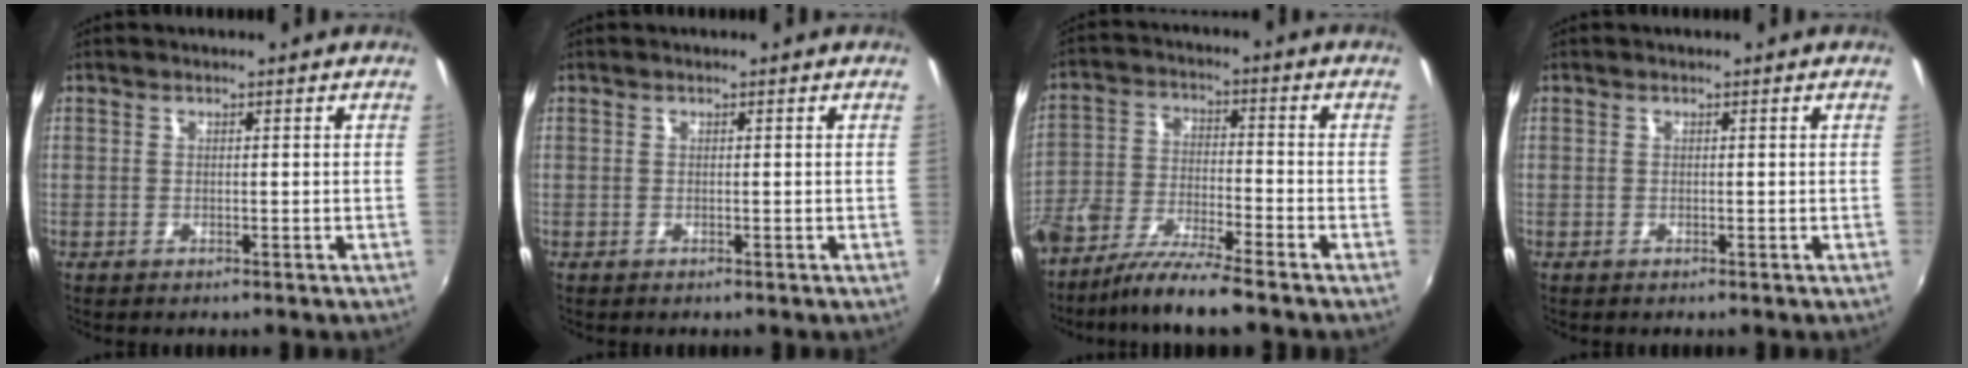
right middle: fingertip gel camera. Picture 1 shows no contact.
{"total": 0.0}
{"total": 10.3, "force": [-7.9, 1.2, 6.5], "torque": [-0.137, -0.017, -0.152]}
{"total": 0.0}